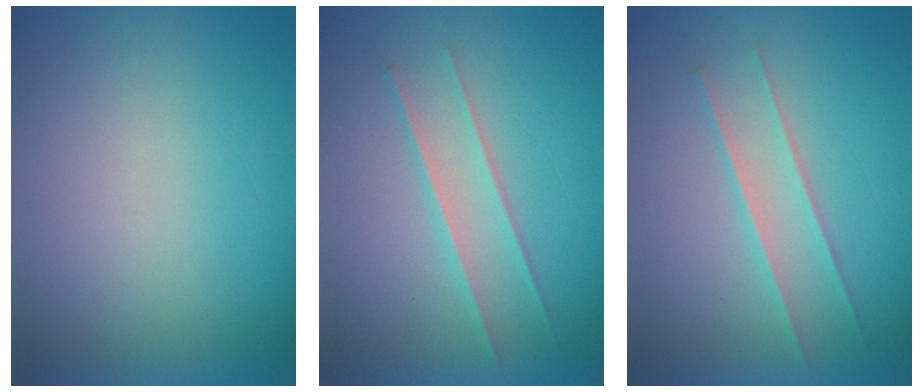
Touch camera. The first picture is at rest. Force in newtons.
{"total": 2.0}
{"total": 2.3}